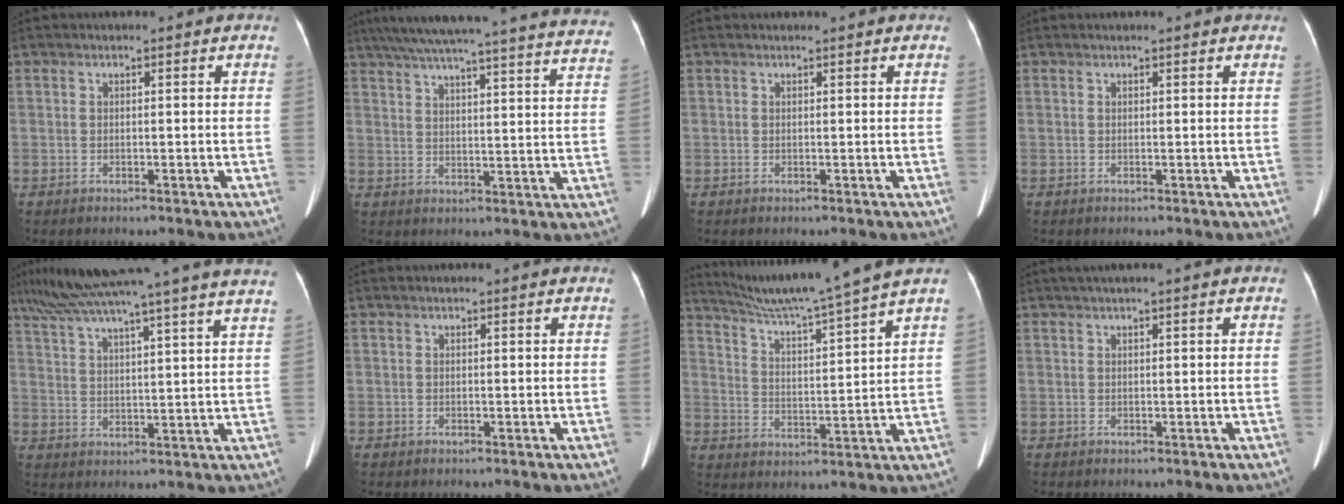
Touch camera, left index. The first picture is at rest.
{"total": 34.9, "force": [31.9, 2.0, 14.0], "torque": [-0.212, -0.057, 0.386]}
{"total": 1.2, "force": [1.2, 0.0, 0.4], "torque": [-0.005, 0.016, 0.021]}
{"total": 2.7, "force": [2.5, 0.3, 0.9], "torque": [-0.011, 0.026, 0.026]}
{"total": 26.7, "force": [22.7, -0.6, 14.0], "torque": [-0.244, 0.003, 0.309]}
{"total": 1.7, "force": [1.6, 0.1, 0.6], "torque": [-0.008, 0.020, 0.020]}
{"total": 14.9, "force": [12.8, -2.8, 7.1], "torque": [-0.124, -0.019, 0.197]}
{"total": 2.6, "force": [1.9, -0.4, 1.7], "torque": [-0.026, 0.023, 0.036]}